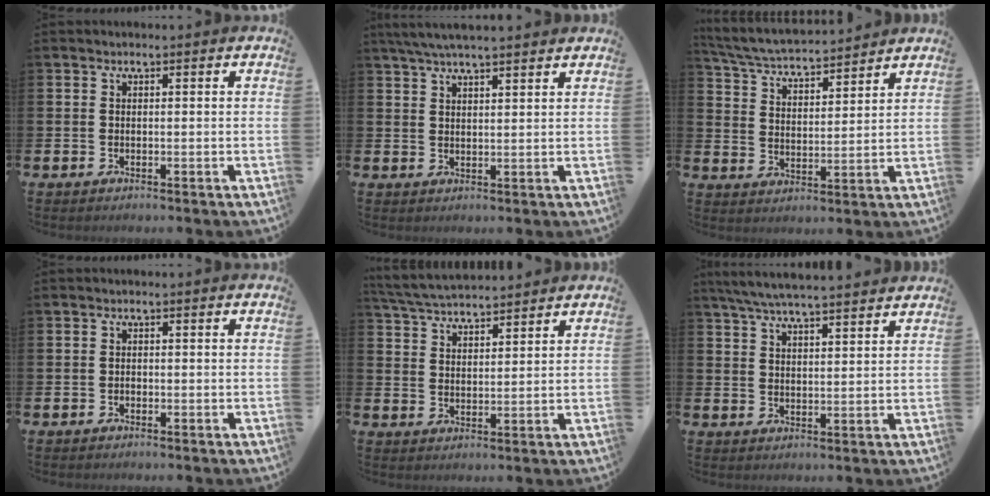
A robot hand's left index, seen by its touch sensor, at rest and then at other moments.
{"total": 4.6, "force": [4.1, 0.3, 2.0], "torque": [-0.049, -0.007, 0.075]}
{"total": 5.3, "force": [5.2, 0.4, 0.9], "torque": [-0.043, -0.037, 0.089]}
{"total": 0.7, "force": [-0.4, 0.5, 0.2], "torque": [-0.012, 0.005, -0.008]}
{"total": 4.9, "force": [4.8, 0.5, 0.6], "torque": [-0.032, -0.024, 0.088]}
{"total": 5.7, "force": [5.5, 0.1, 1.6], "torque": [-0.055, -0.021, 0.101]}